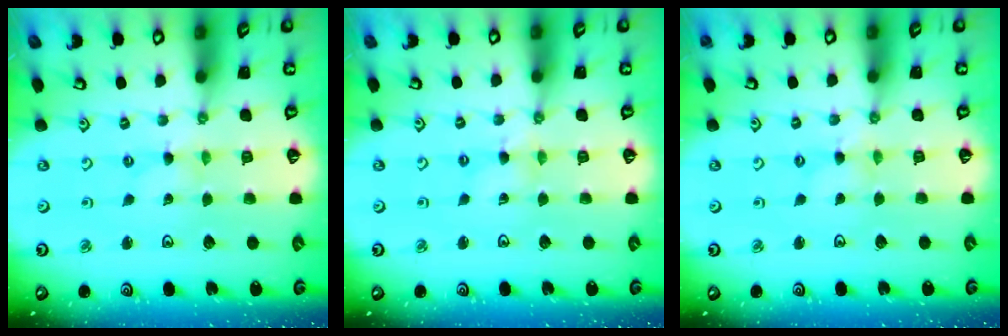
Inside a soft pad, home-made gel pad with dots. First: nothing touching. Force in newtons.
{"total": 1.6, "press": 1.6, "slide": 0.3}
{"total": 0.0}